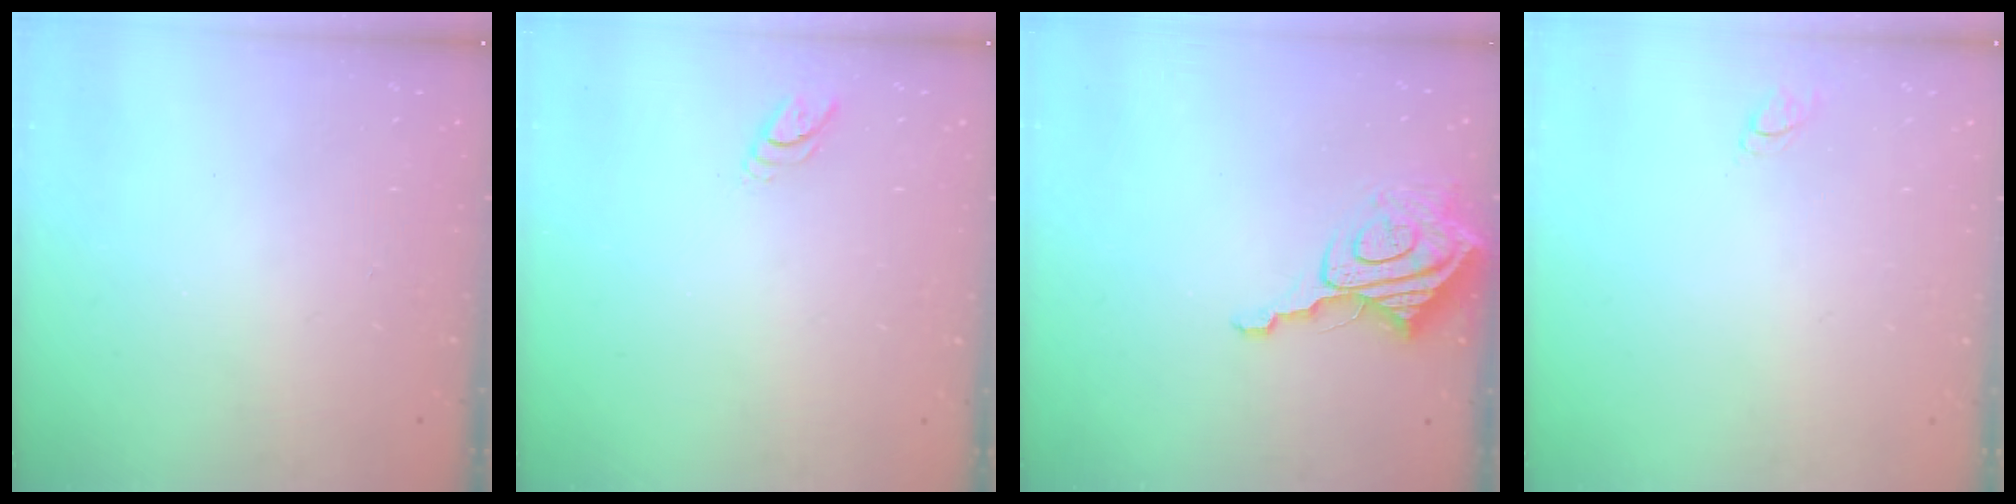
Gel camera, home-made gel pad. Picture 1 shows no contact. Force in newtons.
{"total": 3.8, "press": 3.8, "slide": 0.3}
{"total": 10.4, "press": 10.3, "slide": 1.1}
{"total": 3.0, "press": 3.0, "slide": 0.2}